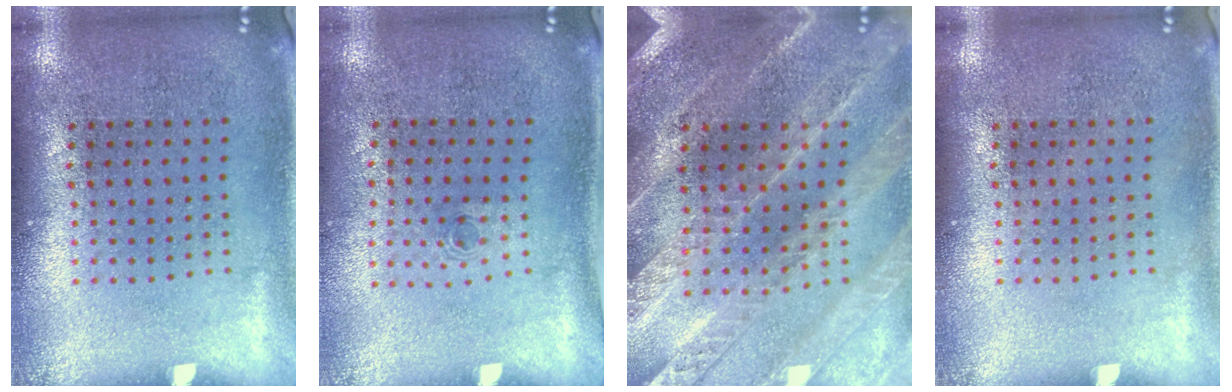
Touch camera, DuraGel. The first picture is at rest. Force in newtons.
{"total": 0.6, "press": 0.3, "slide": 0.5}
{"total": 2.4, "press": 2.4, "slide": 0.4}
{"total": 0.0}